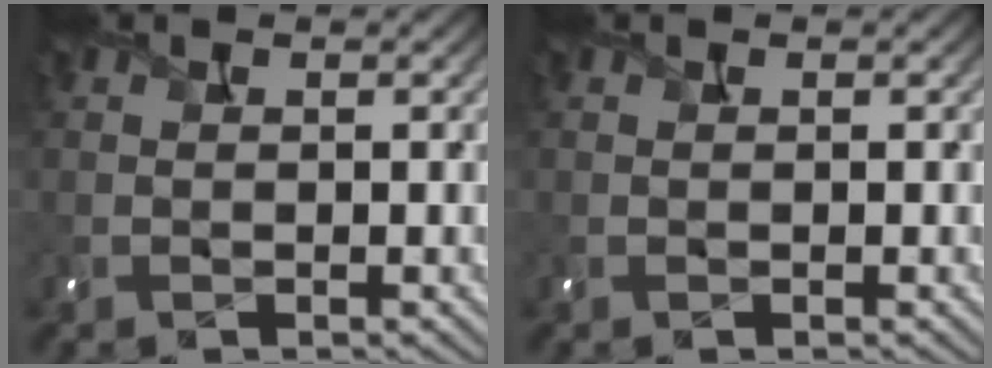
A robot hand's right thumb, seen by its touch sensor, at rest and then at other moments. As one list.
[{"total": 0.0}]